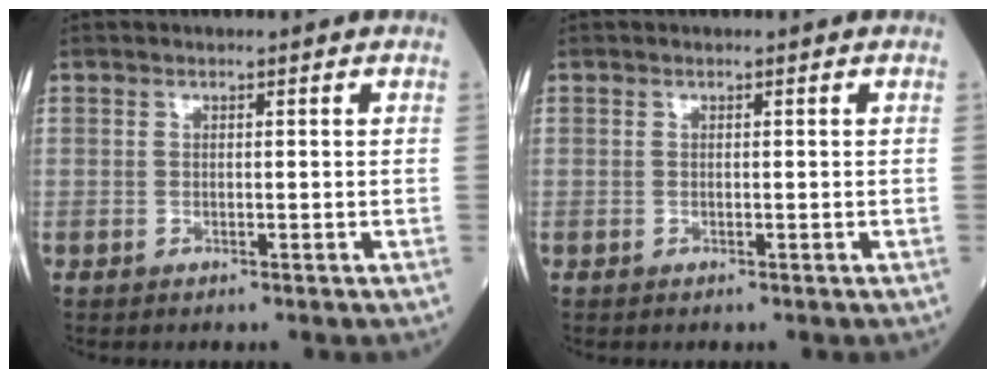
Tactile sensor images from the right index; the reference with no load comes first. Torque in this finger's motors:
{"motor_torque": [0.03, 0.00, 0.02, -0.01]}